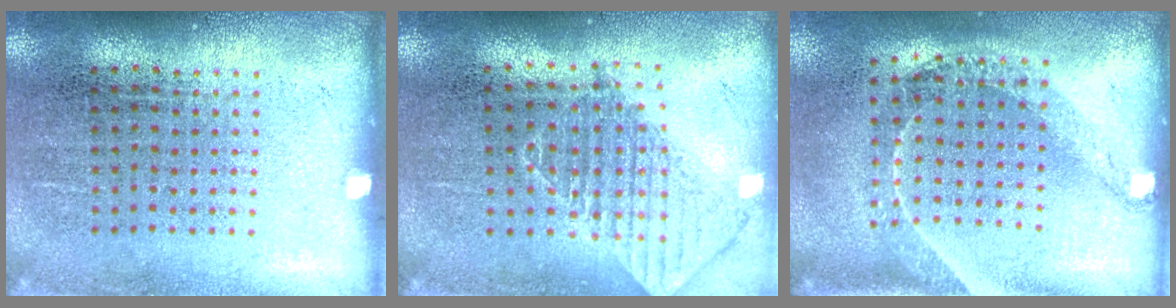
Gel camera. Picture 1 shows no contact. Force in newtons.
{"total": 1.0, "press": 0.9, "slide": 0.3}
{"total": 1.5, "press": 1.2, "slide": 0.9}